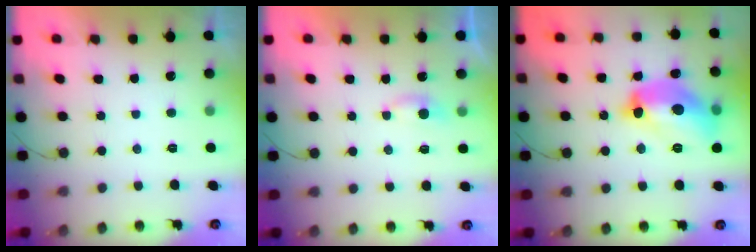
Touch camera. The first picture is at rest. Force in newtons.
{"total": 2.7, "press": 2.6, "slide": 0.5}
{"total": 16.2, "press": 16.2, "slide": 1.4}